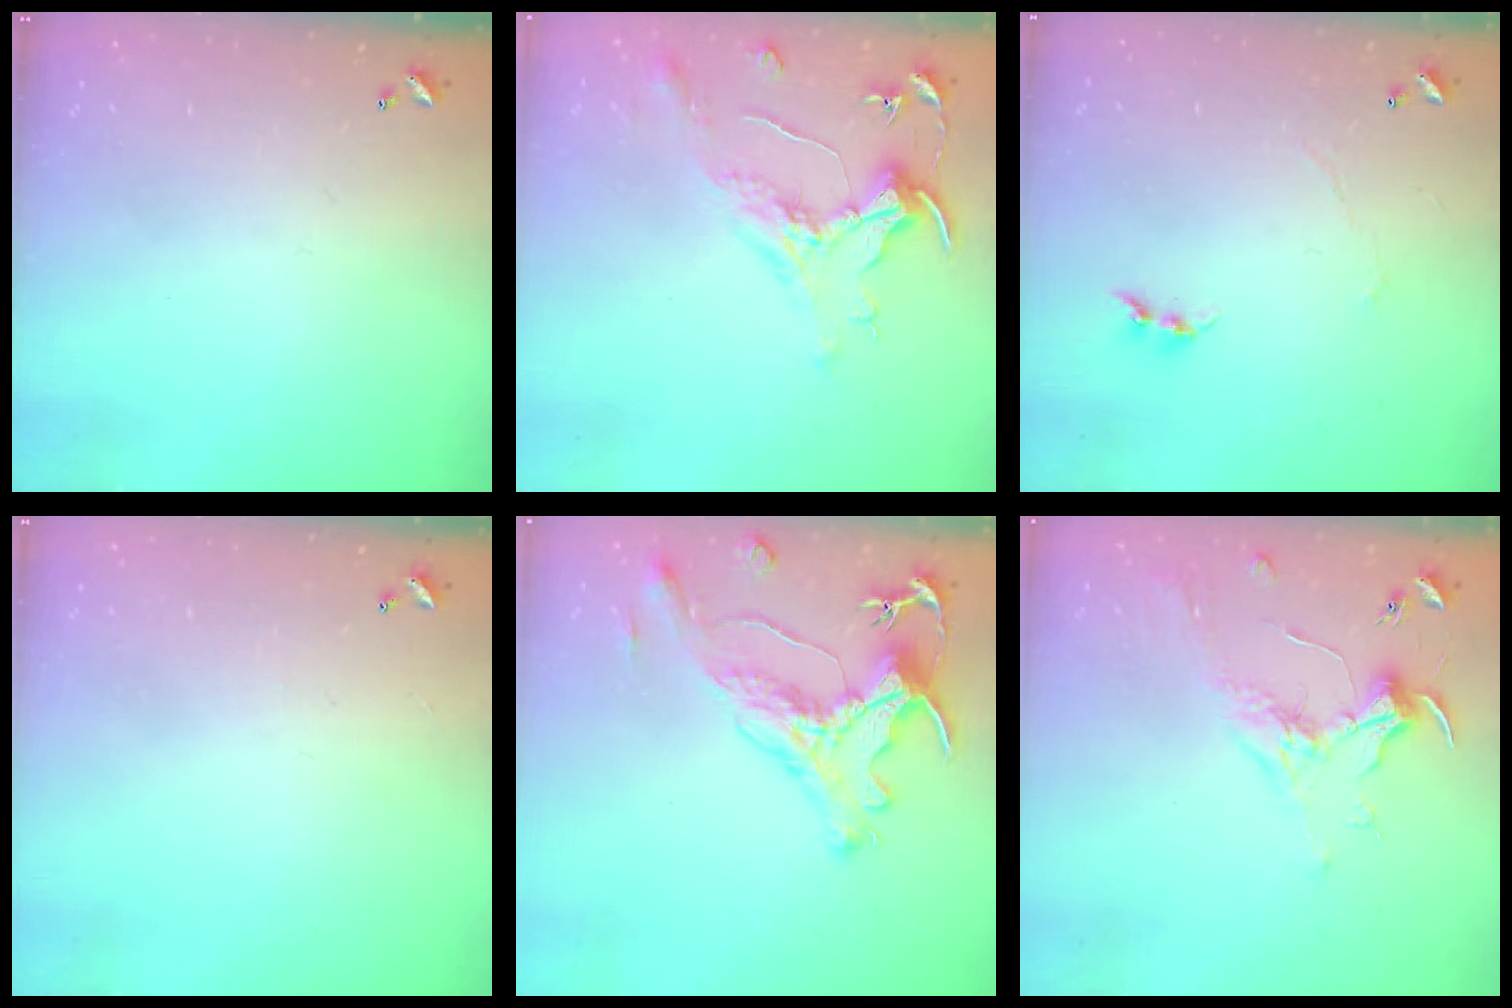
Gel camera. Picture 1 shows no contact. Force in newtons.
{"total": 1.6, "press": 1.4, "slide": 0.7}
{"total": 0.7, "press": 0.4, "slide": 0.6}
{"total": 0.6, "press": 0.2, "slide": 0.6}
{"total": 1.9, "press": 1.4, "slide": 1.2}
{"total": 1.8, "press": 1.7, "slide": 0.8}